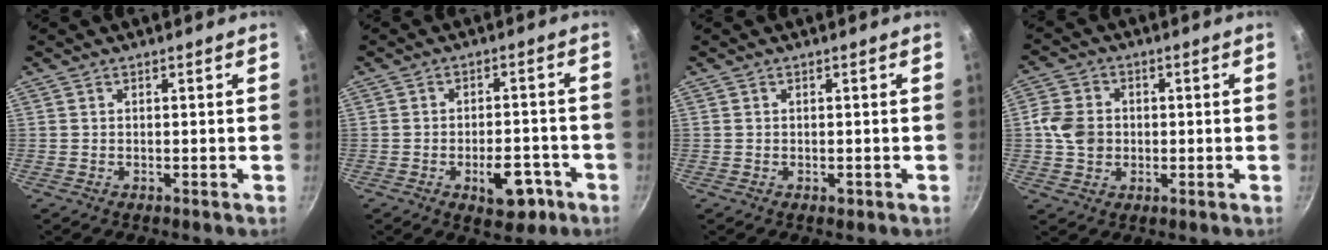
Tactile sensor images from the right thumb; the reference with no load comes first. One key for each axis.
{"total": 8.2, "fx": -3.6, "fy": 4.5, "fz": 5.9, "tx": -0.049, "ty": 0.021, "tz": -0.041}
{"total": 0.9, "fx": -0.3, "fy": 0.7, "fz": 0.5, "tx": -0.005, "ty": 0.001, "tz": -0.004}
{"total": 7.0, "fx": -0.2, "fy": 5.9, "fz": 3.8, "tx": -0.056, "ty": 0.007, "tz": -0.011}